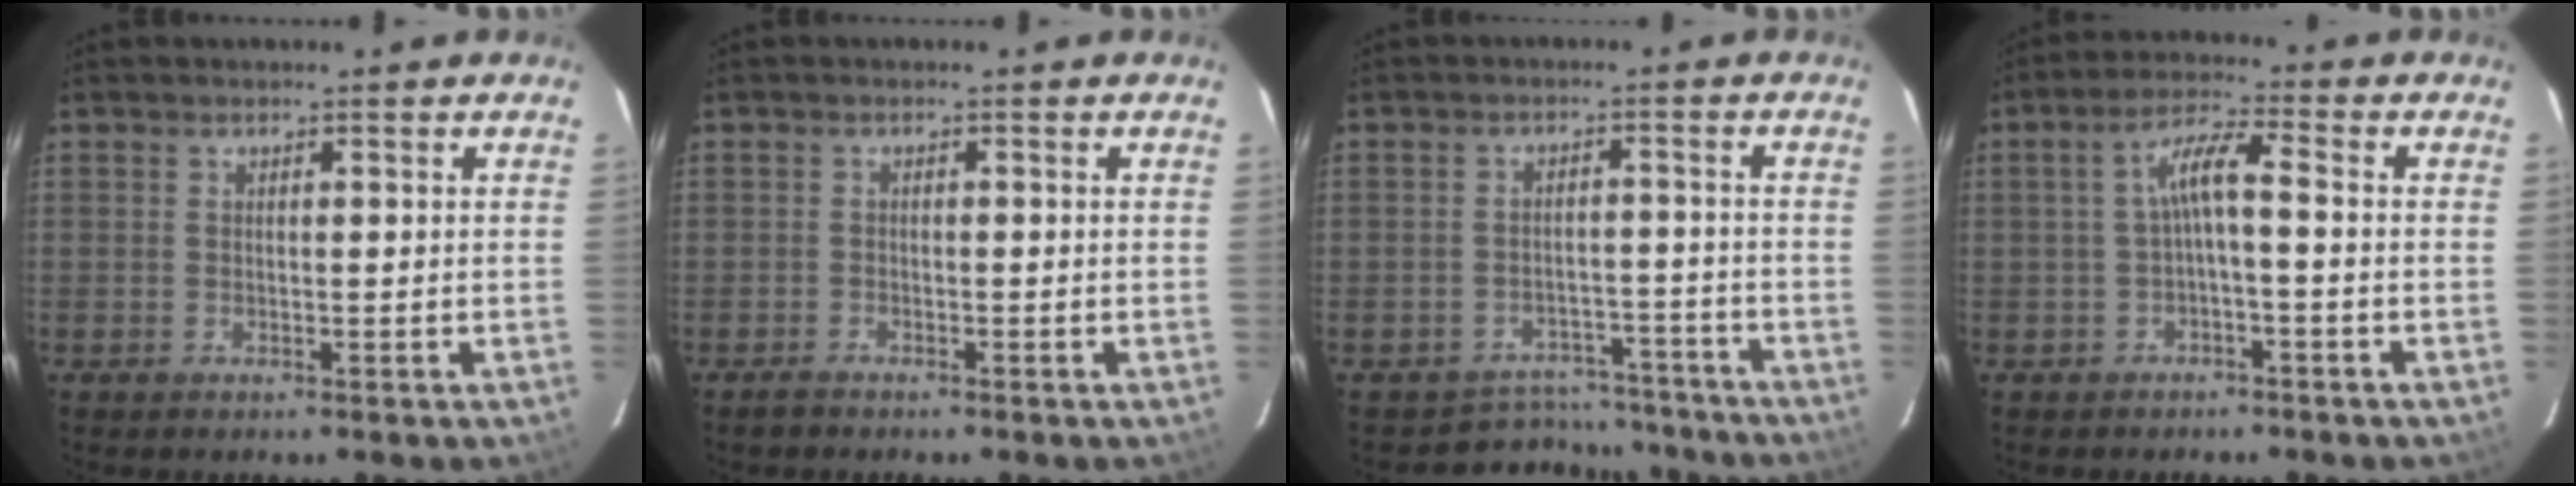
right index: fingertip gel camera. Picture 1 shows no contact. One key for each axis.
{"total": 1.3, "fx": -1.2, "fy": 0.4, "fz": 0.2, "tx": -0.010, "ty": 0.000, "tz": -0.022}
{"total": 9.1, "fx": -8.1, "fy": 4.2, "fz": 0.0, "tx": -0.001, "ty": 0.037, "tz": -0.101}
{"total": 5.0, "fx": -1.0, "fy": 0.6, "fz": 4.9, "tx": -0.103, "ty": 0.014, "tz": -0.017}